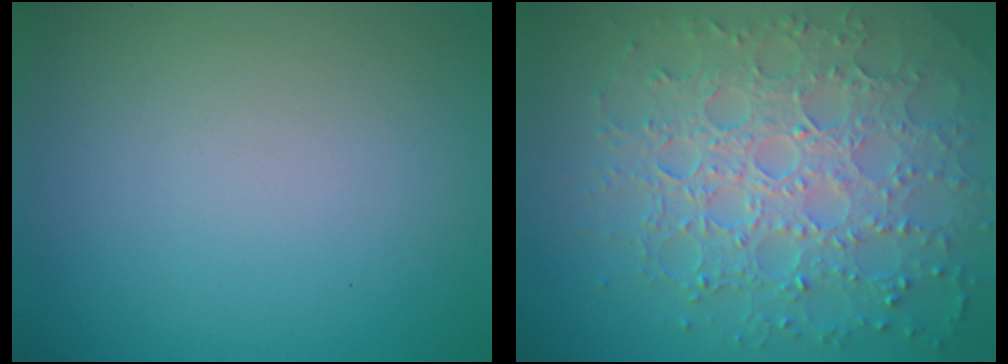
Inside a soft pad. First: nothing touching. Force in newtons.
{"total": 7.7, "press": 5.7, "slide": 5.2}